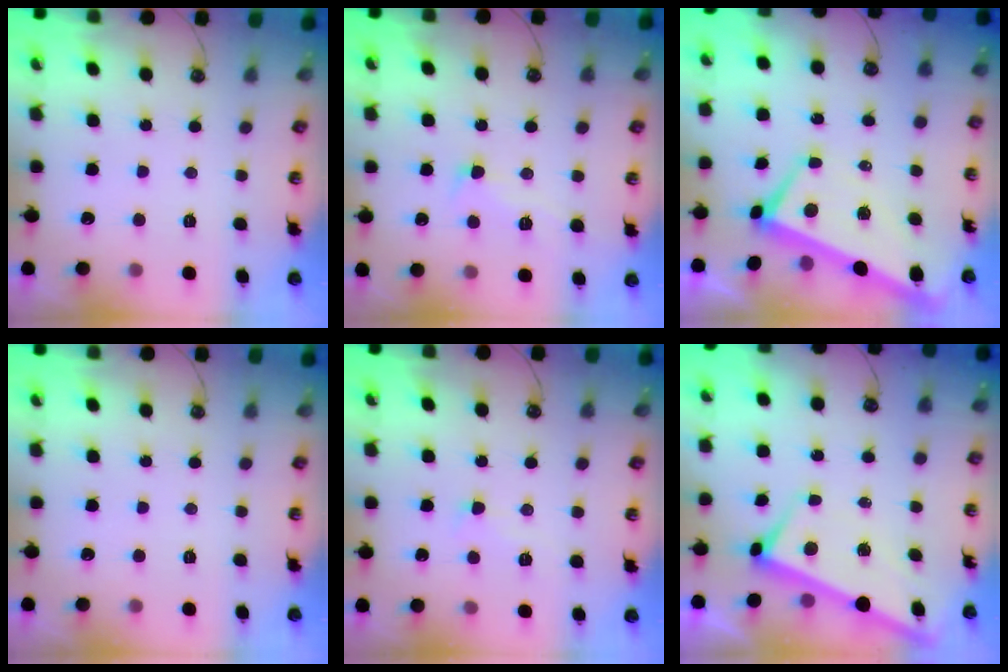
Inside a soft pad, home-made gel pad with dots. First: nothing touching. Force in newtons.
{"total": 1.7, "press": 1.5, "slide": 0.9}
{"total": 1.7, "press": 1.5, "slide": 0.8}
{"total": 0.0}
{"total": 3.1, "press": 3.1, "slide": 0.2}
{"total": 2.8, "press": 2.7, "slide": 0.5}